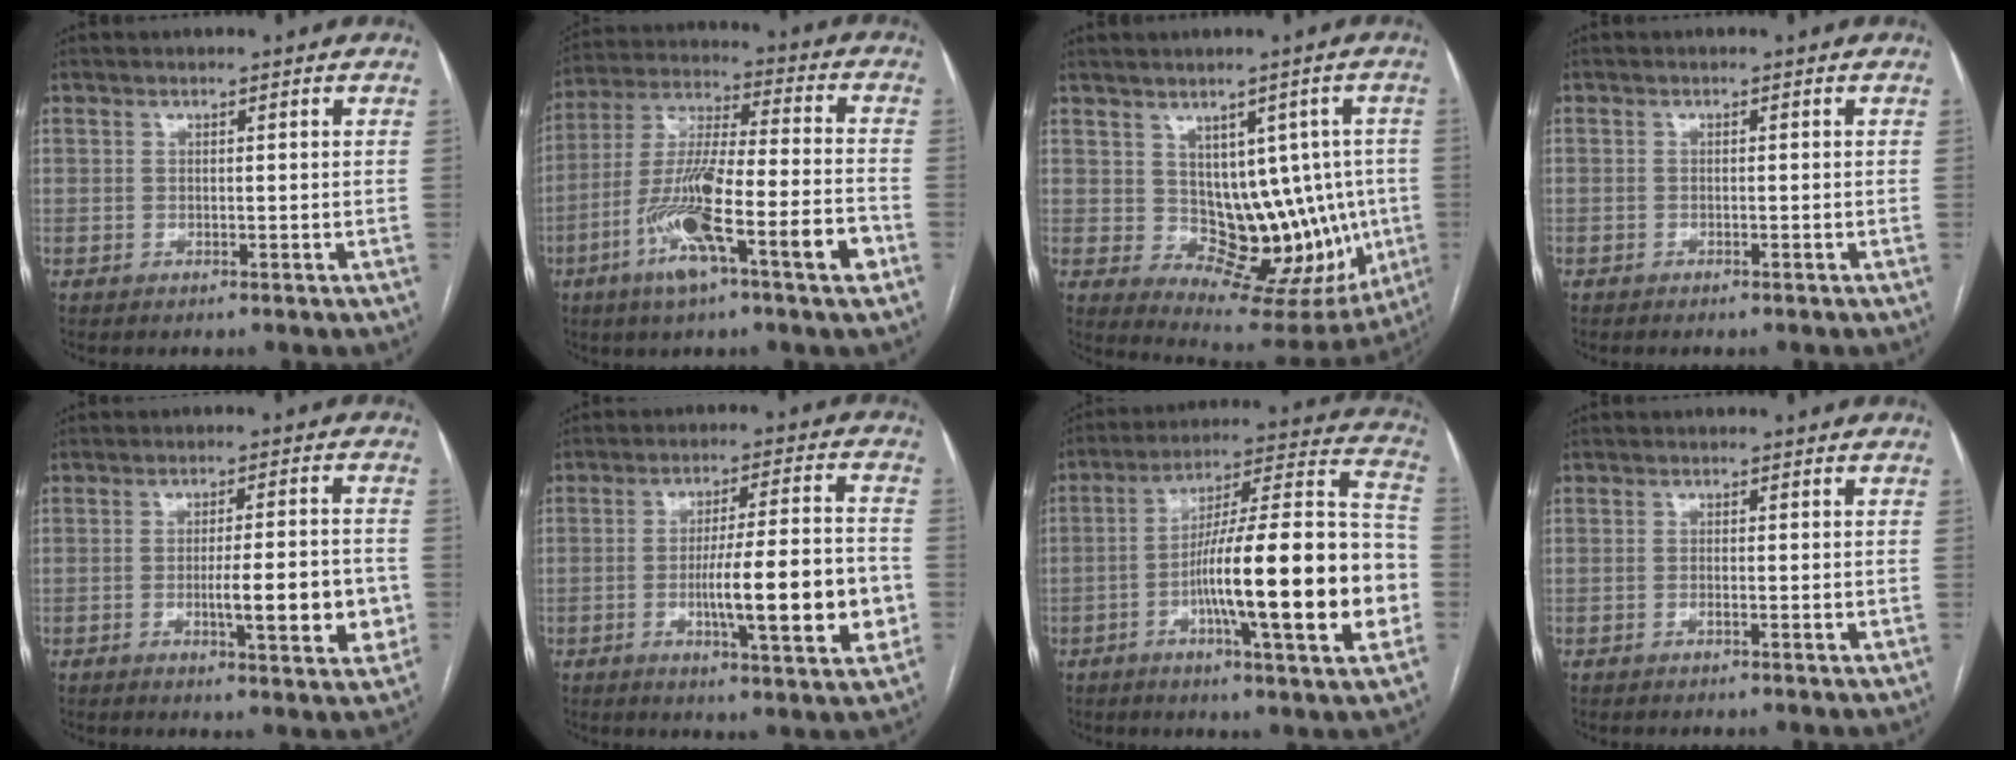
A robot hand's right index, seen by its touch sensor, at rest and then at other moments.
{"total": 17.6, "force": [-7.4, 1.4, 16.0], "torque": [-0.286, -0.002, -0.128]}
{"total": 12.5, "force": [0.3, 8.6, 9.1], "torque": [-0.089, 0.024, 0.031]}
{"total": 0.5, "force": [-0.5, 0.1, 0.2], "torque": [-0.006, 0.000, -0.009]}
{"total": 9.9, "force": [-2.2, 1.7, 9.5], "torque": [-0.130, 0.000, -0.027]}
{"total": 15.2, "force": [-3.3, 1.7, 14.8], "torque": [-0.224, 0.000, -0.048]}
{"total": 23.8, "force": [-5.6, 2.2, 23.0], "torque": [-0.311, 0.012, -0.088]}
{"total": 1.5, "force": [-0.4, 0.4, 1.4], "torque": [-0.024, -0.001, -0.006]}